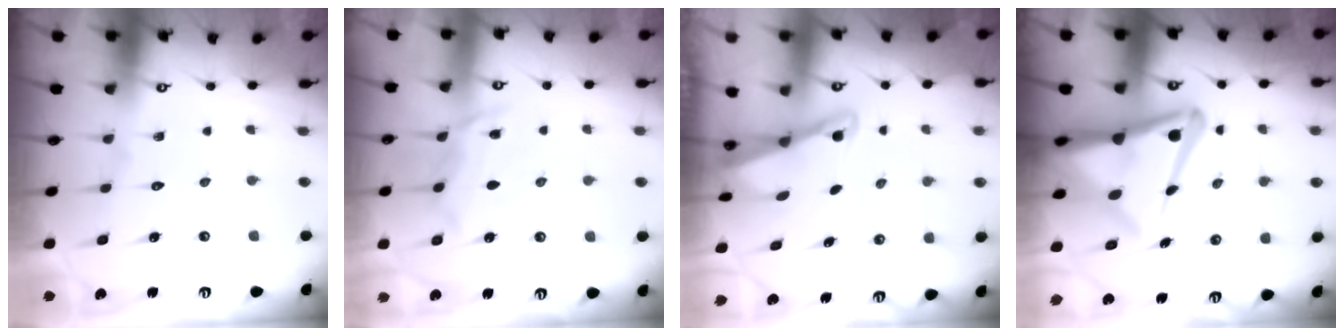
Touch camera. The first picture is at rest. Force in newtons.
{"total": 7.3, "press": 7.3, "slide": 0.7}
{"total": 2.0, "press": 2.0, "slide": 0.4}
{"total": 14.6, "press": 14.5, "slide": 1.7}